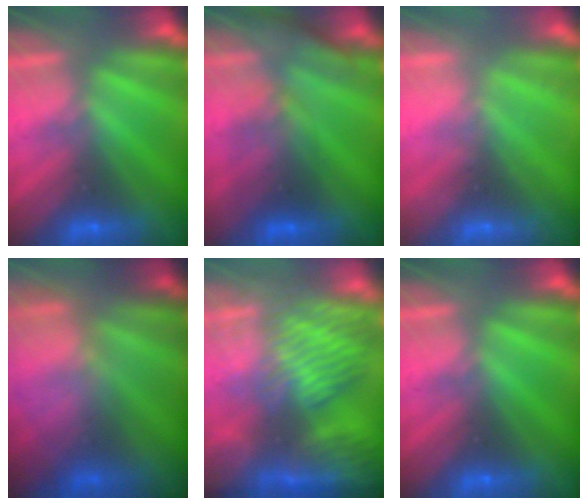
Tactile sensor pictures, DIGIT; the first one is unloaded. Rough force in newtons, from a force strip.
{"total": 2.8}
{"total": 2.3}
{"total": 6.8}
{"total": 7.3}
{"total": 0.0}